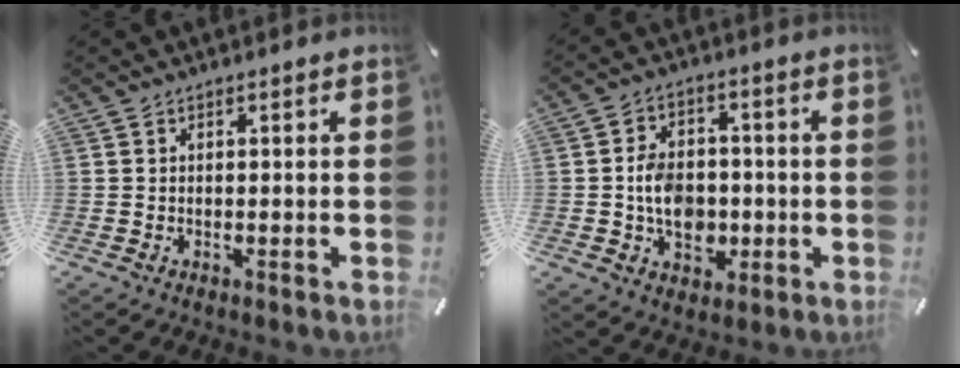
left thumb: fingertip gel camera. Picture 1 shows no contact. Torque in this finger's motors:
{"motor_torque": [1.75, 1.95, 1.14, 0.22, 0.17]}